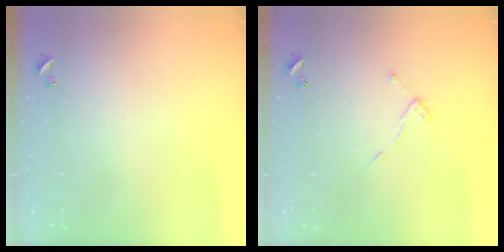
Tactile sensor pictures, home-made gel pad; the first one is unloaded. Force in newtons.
{"total": 7.7, "press": 7.7, "slide": 0.2}